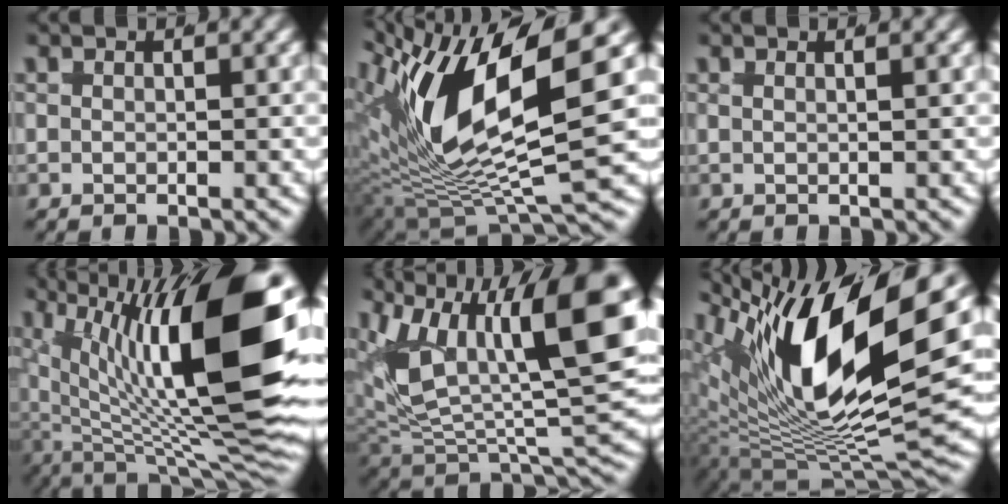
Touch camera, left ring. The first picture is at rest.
{"total": 15.2, "force": [2.1, 7.9, 12.8], "torque": [-0.238, 0.003, 0.026]}
{"total": 0.5, "force": [0.3, -0.1, 0.4], "torque": [-0.004, -0.001, 0.006]}
{"total": 16.9, "force": [1.3, 6.1, 15.7], "torque": [-0.205, -0.002, 0.025]}
{"total": 14.0, "force": [0.8, 7.0, 12.1], "torque": [-0.191, -0.017, 0.015]}
{"total": 18.4, "force": [3.3, 8.9, 15.8], "torque": [-0.250, 0.016, 0.040]}